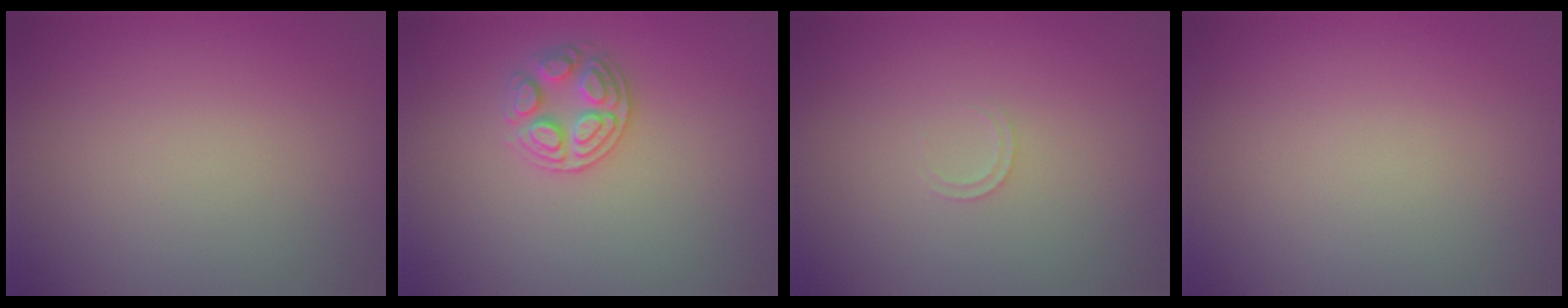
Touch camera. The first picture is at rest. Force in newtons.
{"total": 2.7, "press": 2.7, "slide": 0.5}
{"total": 0.7, "press": 0.7, "slide": 0.1}
{"total": 0.0}